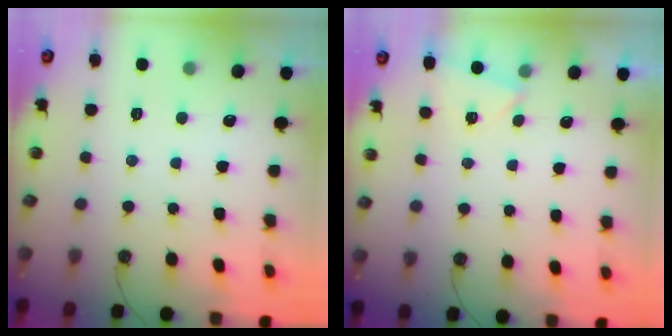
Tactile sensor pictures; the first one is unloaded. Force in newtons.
{"total": 2.6, "press": 1.5, "slide": 2.1}